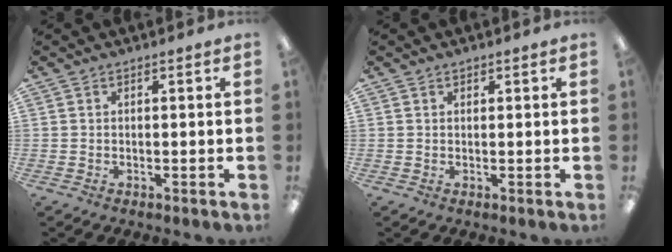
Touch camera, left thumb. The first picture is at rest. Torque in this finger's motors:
{"motor_torque": [-0.02, -0.11, -0.09, -0.05, -0.03]}